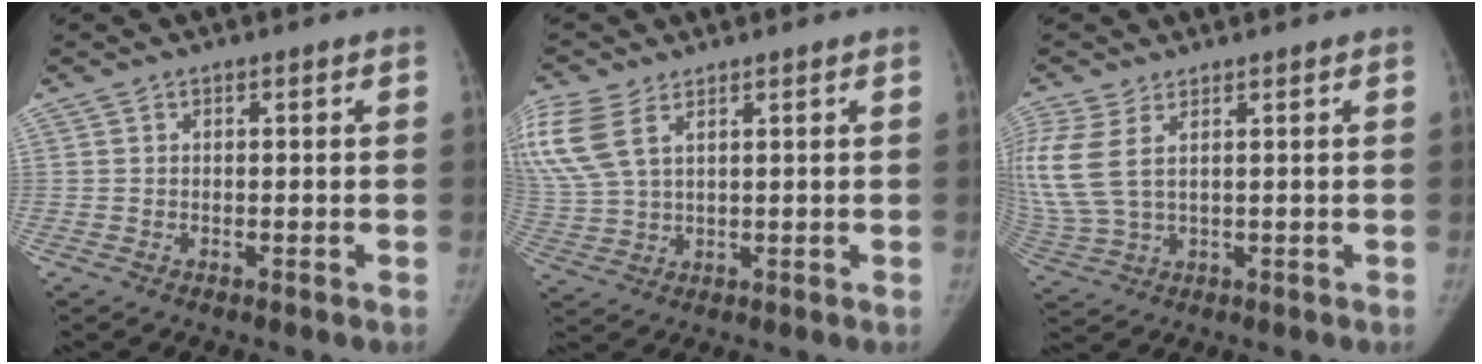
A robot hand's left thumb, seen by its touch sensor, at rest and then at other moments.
{"total": 13.3, "force": [6.2, 7.4, 9.2], "torque": [-0.250, 0.007, 0.130]}
{"total": 12.5, "force": [3.6, 6.9, 9.7], "torque": [-0.269, -0.005, 0.084]}